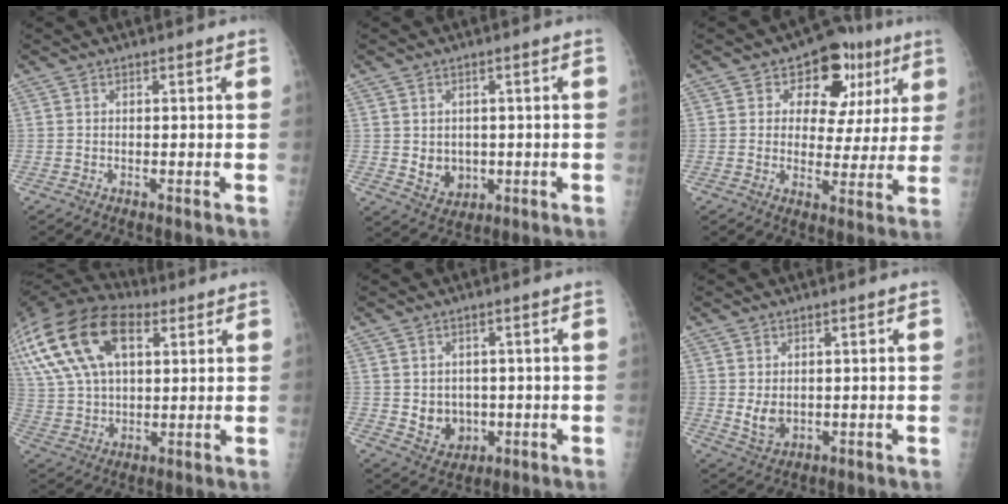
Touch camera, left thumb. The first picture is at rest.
{"total": 5.5, "force": [-0.1, 4.6, 3.0], "torque": [-0.026, -0.006, 0.014]}
{"total": 13.7, "force": [5.7, 9.4, 8.3], "torque": [-0.050, -0.001, 0.075]}
{"total": 24.5, "force": [9.9, 13.9, 17.7], "torque": [-0.360, 0.024, 0.177]}
{"total": 6.6, "force": [-0.3, 5.5, 3.6], "torque": [-0.028, -0.005, 0.013]}
{"total": 4.5, "force": [0.3, 3.3, 3.1], "torque": [-0.043, -0.011, 0.018]}